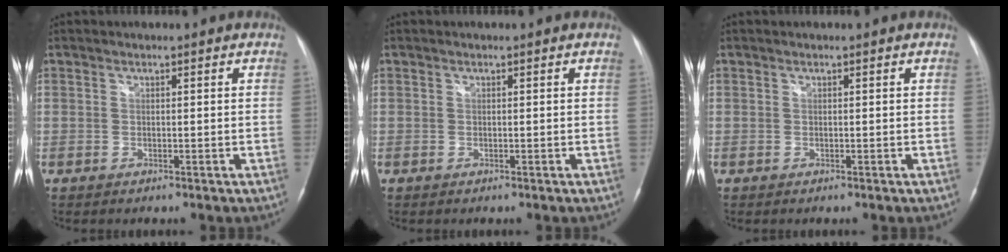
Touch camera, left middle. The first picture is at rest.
{"total": 0.0}
{"total": 0.0}